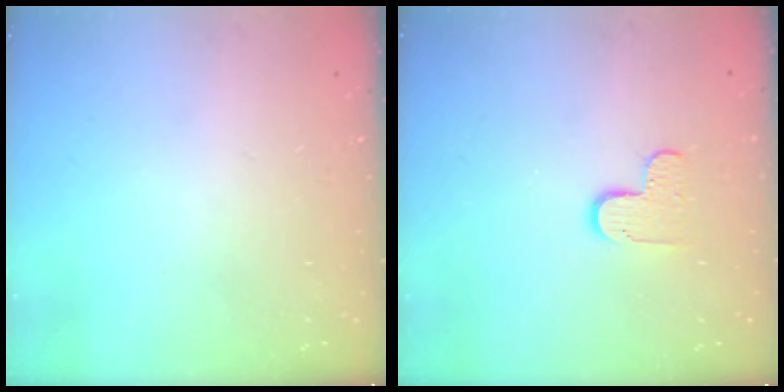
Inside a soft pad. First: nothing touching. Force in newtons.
{"total": 5.5, "press": 5.5, "slide": 0.5}